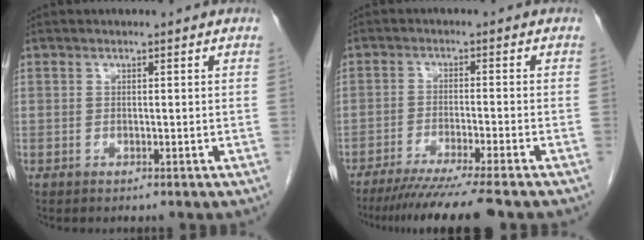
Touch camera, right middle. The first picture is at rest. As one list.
[{"total": 10.8, "force": [-9.0, -1.5, 5.7], "torque": [-0.064, -0.035, -0.140]}]